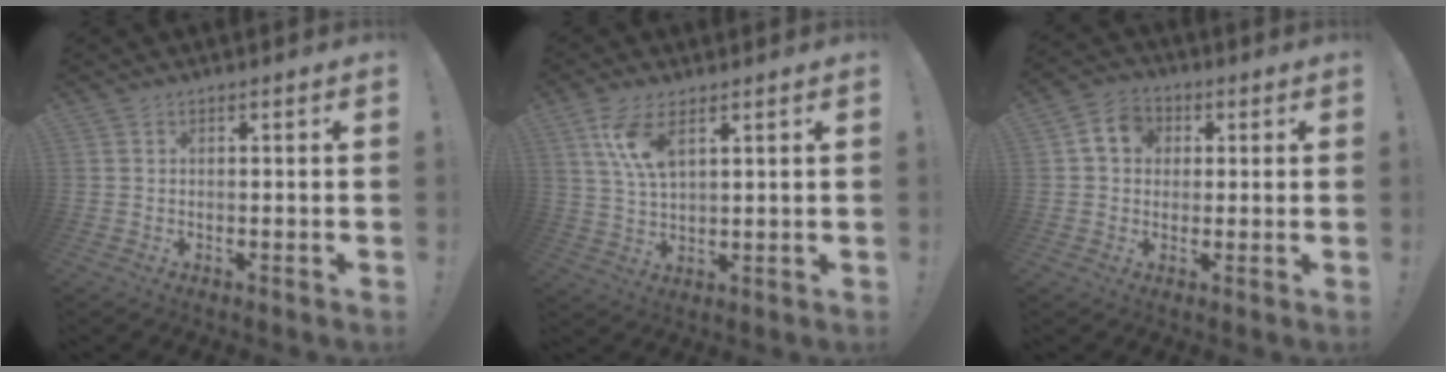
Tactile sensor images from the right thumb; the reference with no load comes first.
{"total": 8.9, "force": [4.5, 3.5, 6.8], "torque": [-0.128, -0.016, 0.079]}
{"total": 7.9, "force": [1.9, 6.7, 3.8], "torque": [-0.053, 0.007, 0.039]}